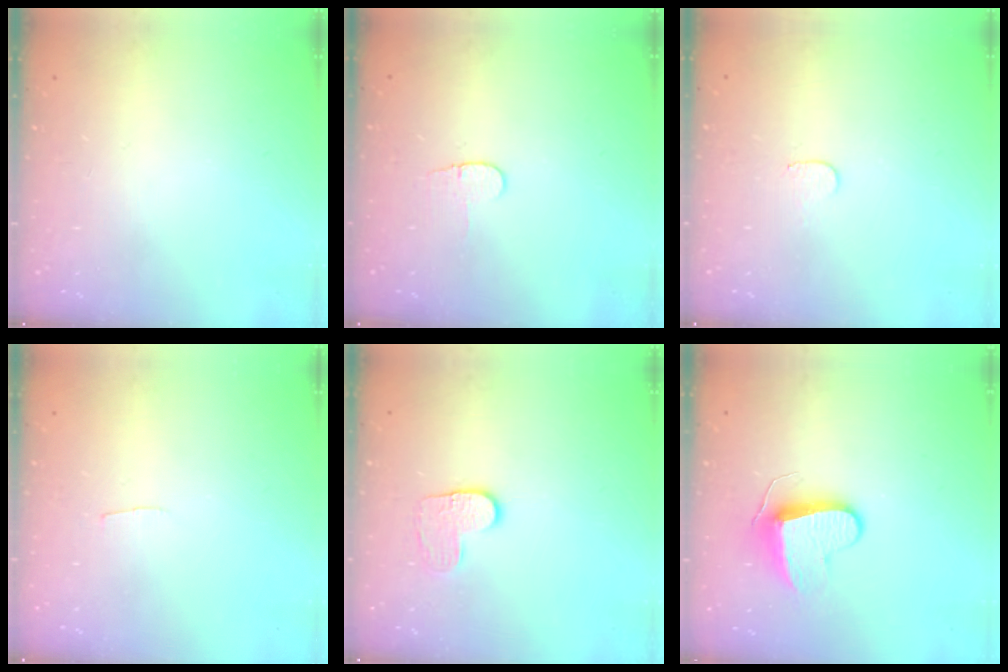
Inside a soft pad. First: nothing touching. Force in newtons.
{"total": 3.7, "press": 3.7, "slide": 0.5}
{"total": 3.4, "press": 3.4, "slide": 0.2}
{"total": 2.0, "press": 2.0, "slide": 0.2}
{"total": 5.5, "press": 5.5, "slide": 0.4}
{"total": 8.9, "press": 8.9, "slide": 0.1}